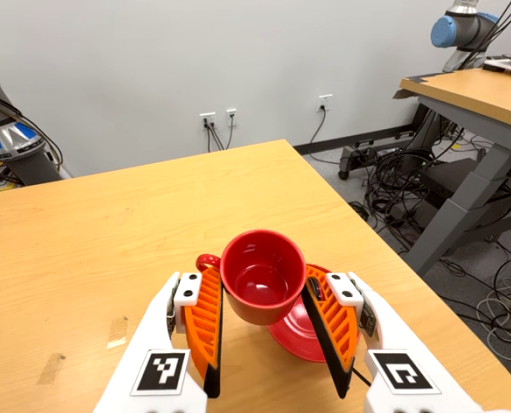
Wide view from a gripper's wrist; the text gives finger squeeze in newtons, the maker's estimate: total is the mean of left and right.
{"total": 3.3, "left": 2.8, "right": 3.8}